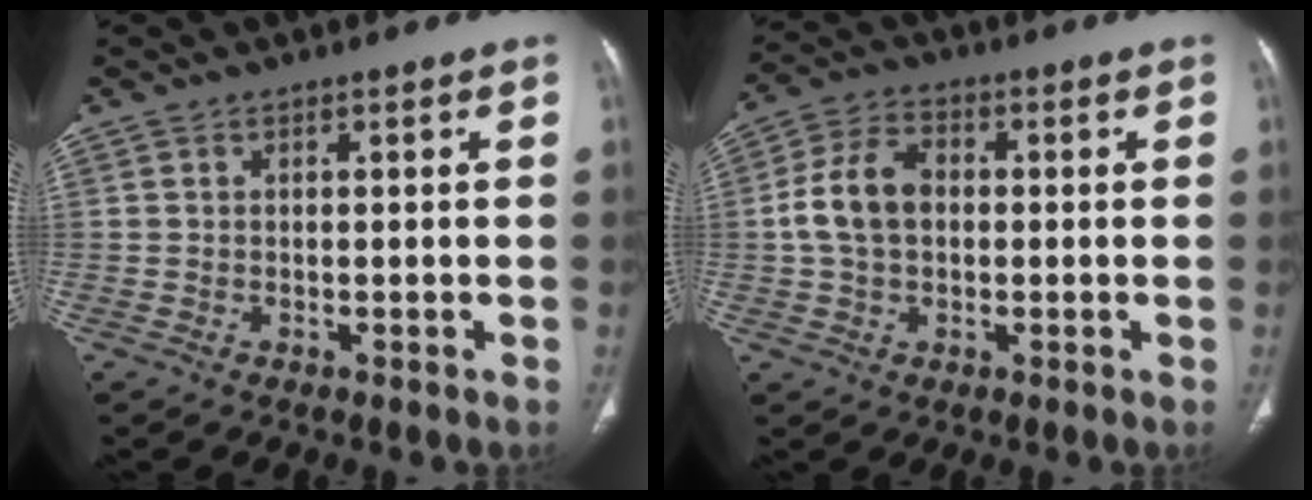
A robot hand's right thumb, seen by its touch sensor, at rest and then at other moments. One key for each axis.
{"total": 9.3, "fx": 0.2, "fy": 6.5, "fz": 6.7, "tx": -0.125, "ty": 0.022, "tz": -0.001}